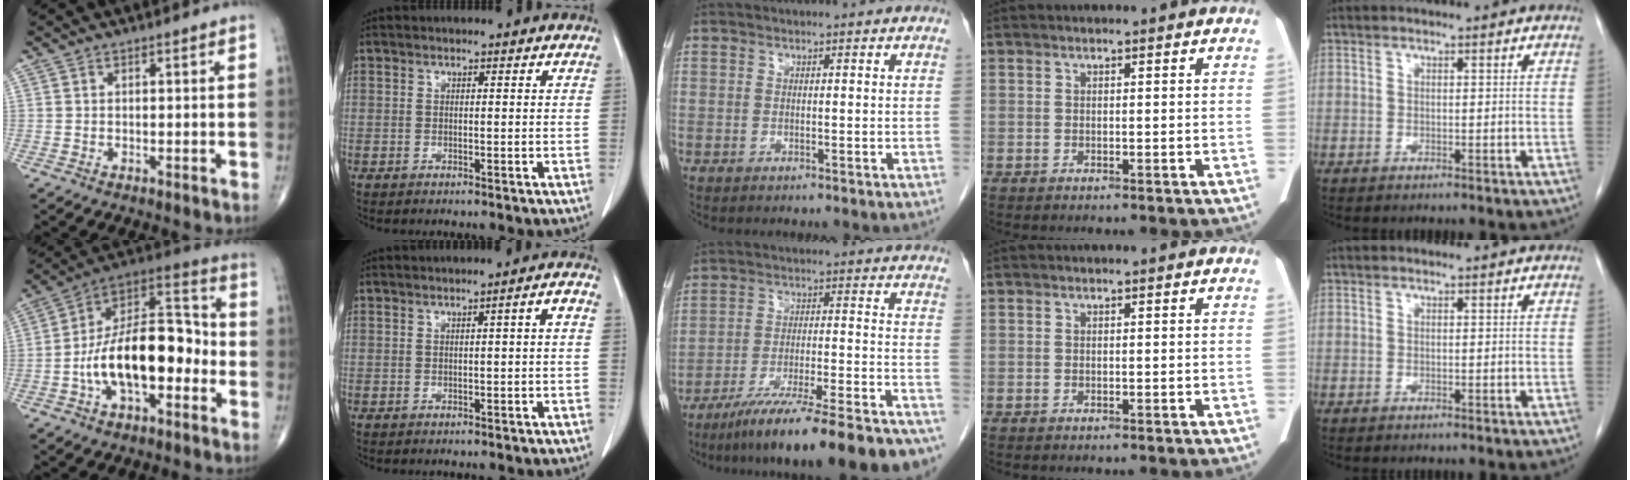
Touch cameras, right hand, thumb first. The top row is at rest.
{"thumb": {"total": 19.9, "force": [-4.3, 10.0, 16.7], "torque": [-0.262, 0.051, -0.079]}, "index": {"total": 2.1, "force": [-0.2, 0.2, 2.1], "torque": [-0.025, 0.006, -0.003]}, "middle": {"total": 20.9, "force": [-17.7, 1.2, 11.1], "torque": [-0.128, -0.008, -0.264]}}